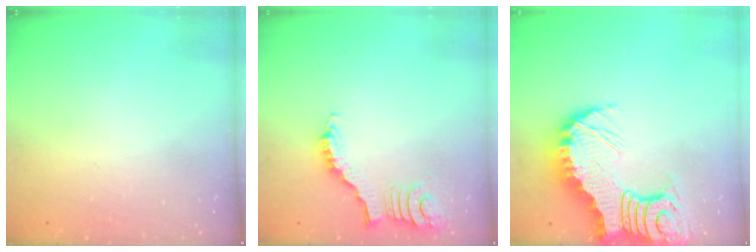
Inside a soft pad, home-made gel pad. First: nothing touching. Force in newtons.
{"total": 2.5, "press": 2.5, "slide": 0.3}
{"total": 10.9, "press": 10.8, "slide": 1.2}